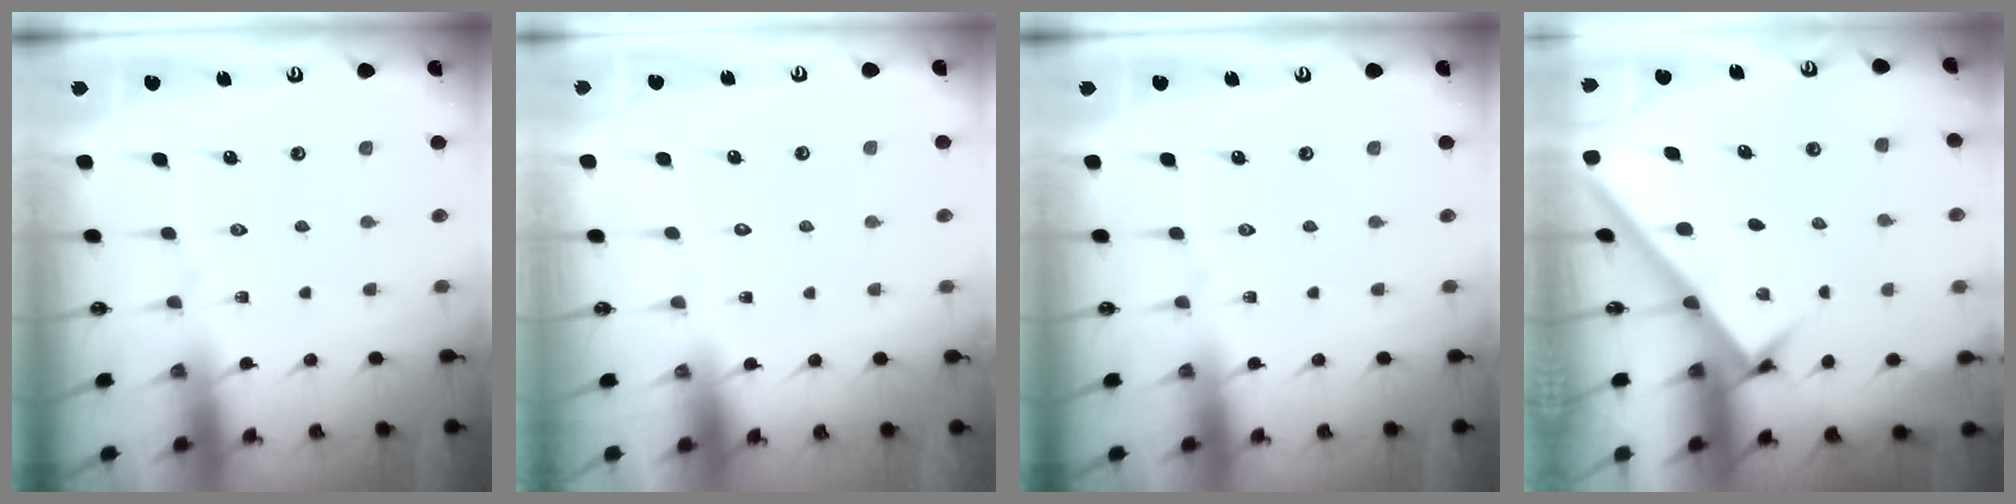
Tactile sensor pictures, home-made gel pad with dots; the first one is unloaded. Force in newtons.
{"total": 1.7, "press": 1.7, "slide": 0.1}
{"total": 0.0}
{"total": 2.8, "press": 2.7, "slide": 0.4}